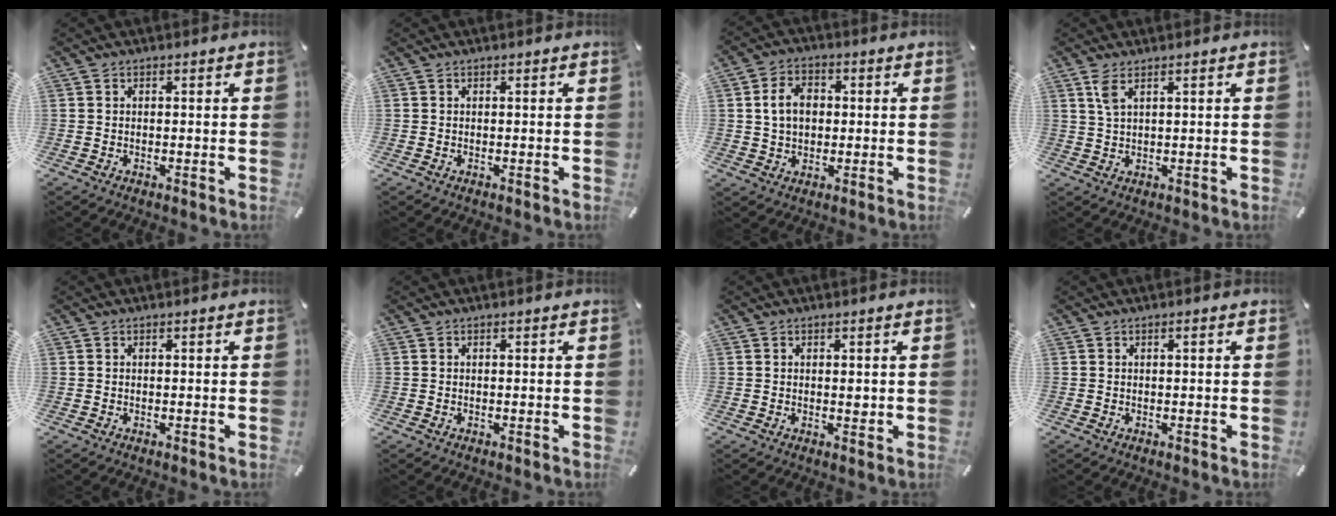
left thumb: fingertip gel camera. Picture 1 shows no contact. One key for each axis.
{"total": 0.0}
{"total": 7.3, "fx": 0.9, "fy": 5.7, "fz": 4.4, "tx": -0.074, "ty": 0.005, "tz": 0.011}
{"total": 3.7, "fx": 1.6, "fy": 0.9, "fz": 3.2, "tx": -0.069, "ty": 0.003, "tz": 0.027}
{"total": 0.0}
{"total": 0.0}
{"total": 1.4, "fx": 0.3, "fy": 0.8, "fz": 1.1, "tx": -0.013, "ty": 0.000, "tz": 0.003}
{"total": 0.5, "fx": 0.0, "fy": 0.0, "fz": 0.5, "tx": -0.010, "ty": 0.001, "tz": 0.000}